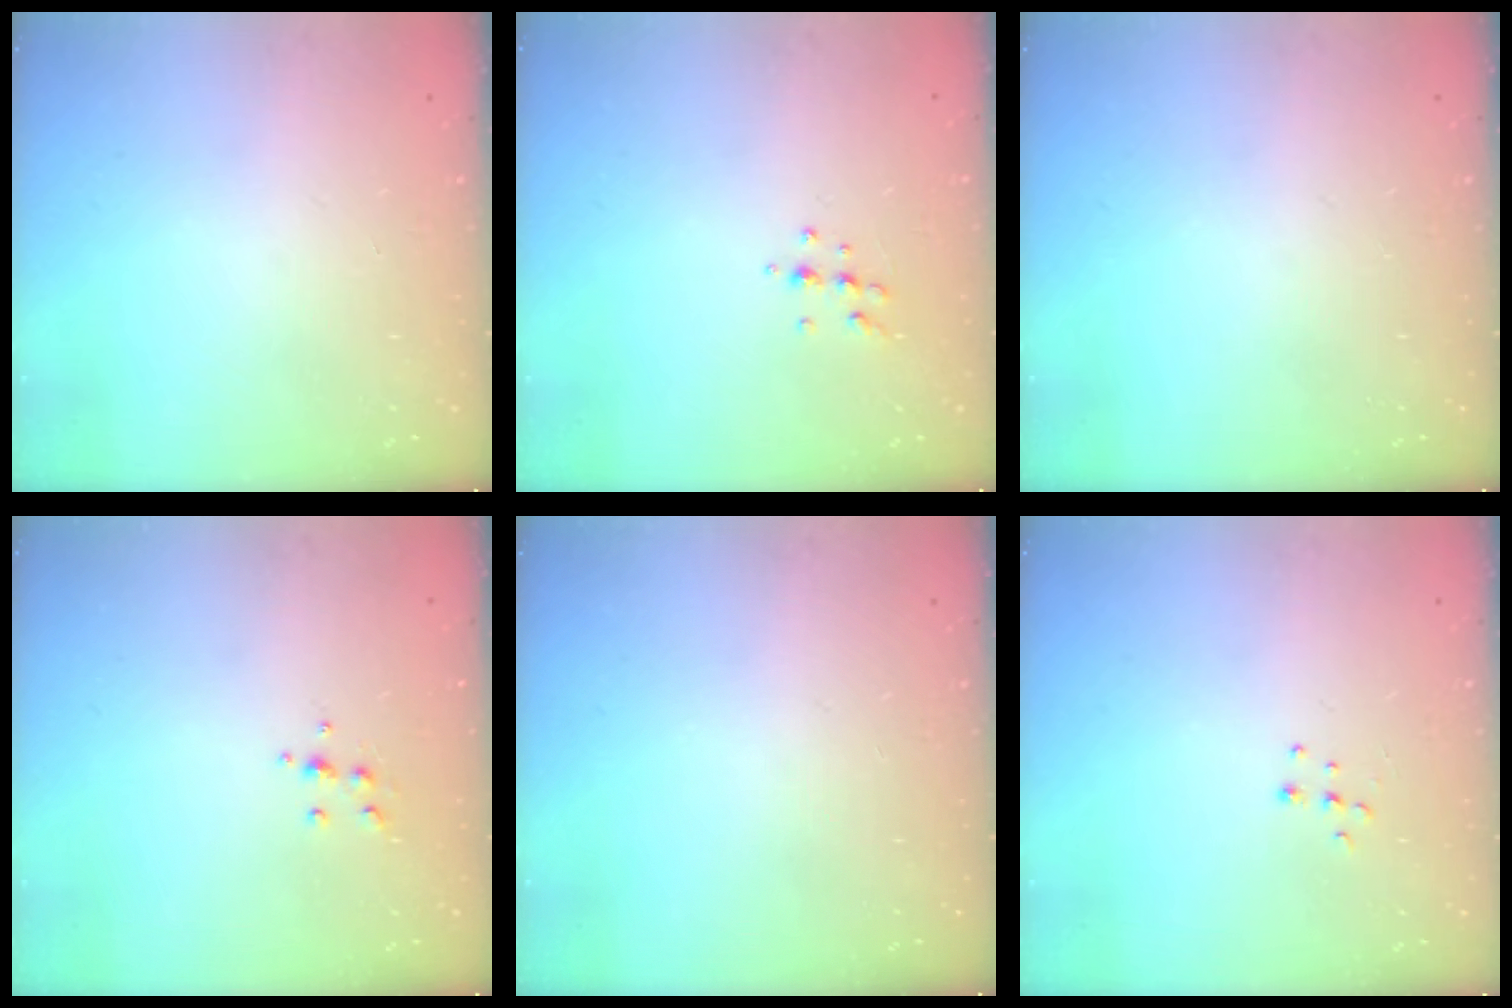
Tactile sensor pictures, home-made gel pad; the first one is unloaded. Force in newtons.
{"total": 5.4, "press": 5.3, "slide": 1.0}
{"total": 0.0}
{"total": 5.9, "press": 5.9, "slide": 0.7}
{"total": 0.0}
{"total": 5.2, "press": 5.1, "slide": 0.4}